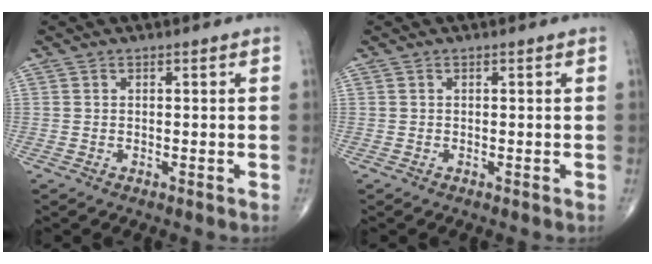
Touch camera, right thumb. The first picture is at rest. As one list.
[{"total": 0.0}]